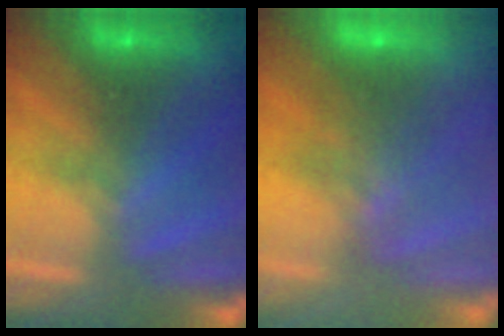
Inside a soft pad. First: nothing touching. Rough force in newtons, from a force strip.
{"total": 5.8}